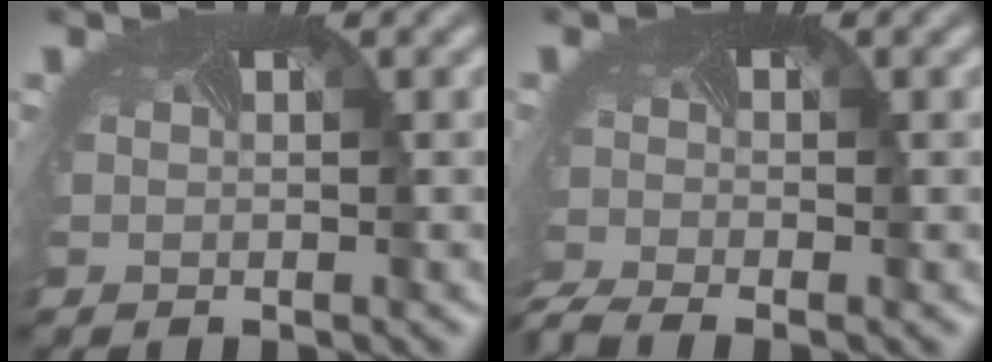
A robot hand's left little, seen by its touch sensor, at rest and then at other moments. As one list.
[{"total": 3.9, "force": [-3.4, 0.8, 1.8], "torque": [-0.052, -0.027, -0.067]}]